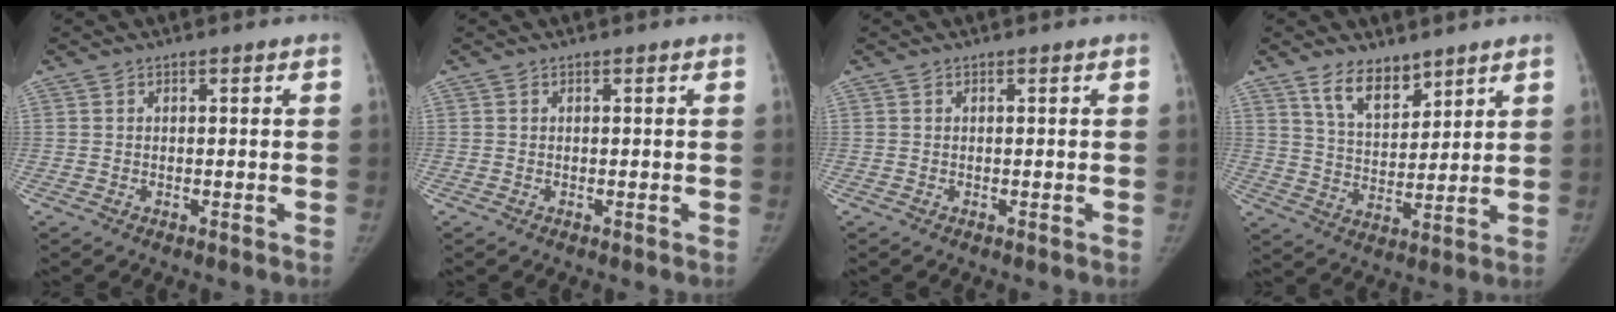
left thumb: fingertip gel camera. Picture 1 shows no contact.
{"total": 0.0}
{"total": 0.0}
{"total": 8.4, "force": [6.1, 4.1, 4.1], "torque": [-0.041, -0.046, 0.115]}